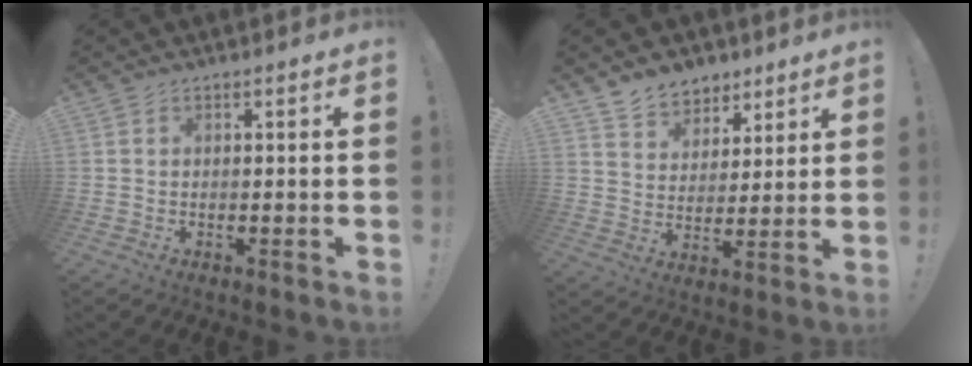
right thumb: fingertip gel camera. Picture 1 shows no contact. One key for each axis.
{"total": 8.1, "fx": 6.2, "fy": 5.2, "fz": 0.8, "tx": -0.018, "ty": -0.053, "tz": 0.125}